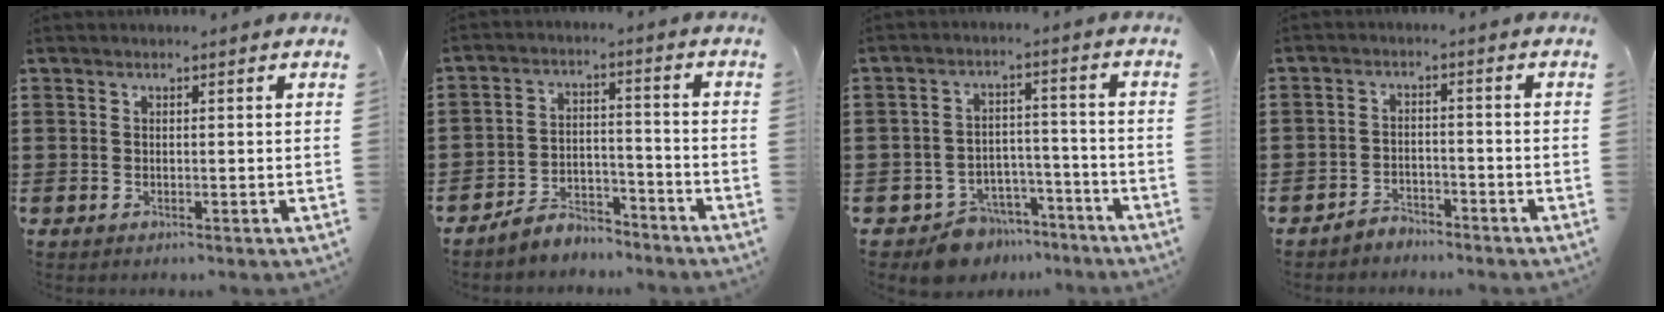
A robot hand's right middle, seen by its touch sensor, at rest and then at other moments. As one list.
[{"total": 4.9, "force": [-4.8, 1.1, 0.1], "torque": [-0.004, 0.013, -0.100]}, {"total": 7.1, "force": [-6.5, 2.7, 0.9], "torque": [-0.021, 0.028, -0.130]}, {"total": 3.1, "force": [-3.0, 0.8, -0.3], "torque": [-0.003, 0.004, -0.066]}]